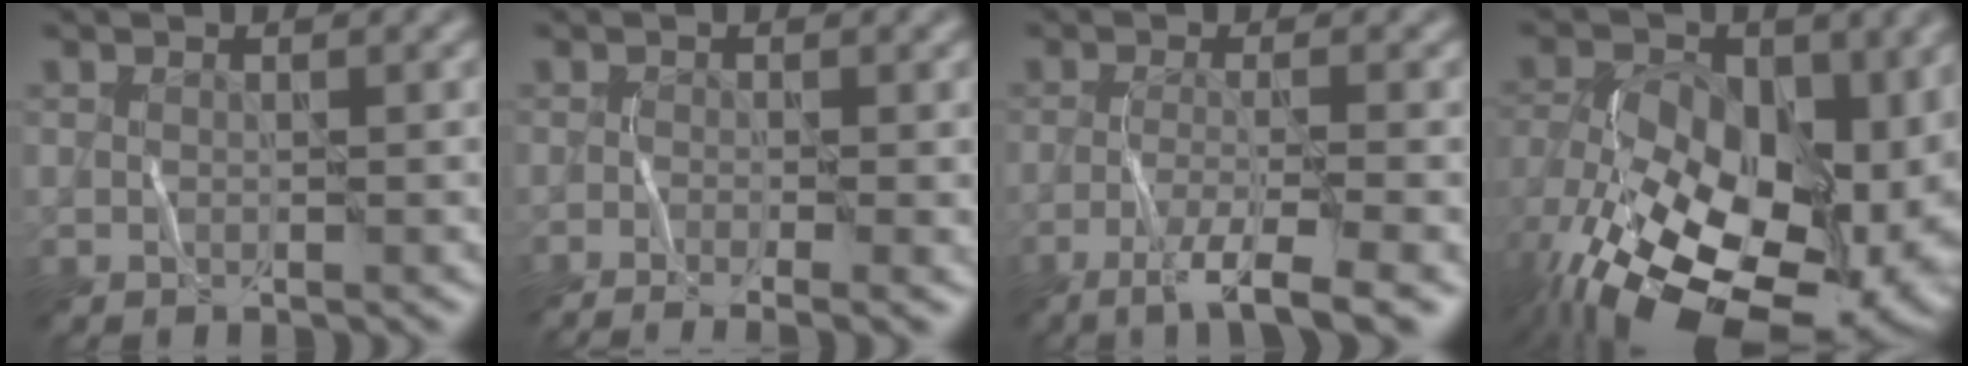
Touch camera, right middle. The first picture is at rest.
{"total": 3.3, "force": [-1.8, 0.8, 2.7], "torque": [-0.030, -0.001, -0.019]}
{"total": 4.9, "force": [-2.8, 0.5, 4.1], "torque": [-0.076, 0.002, -0.043]}
{"total": 18.8, "force": [-6.1, 10.9, 14.1], "torque": [-0.249, -0.021, -0.074]}